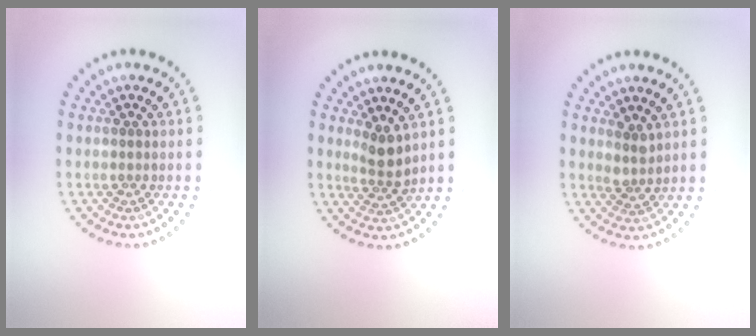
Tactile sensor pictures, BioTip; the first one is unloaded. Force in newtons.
{"total": 2.1, "press": 1.8, "slide": 1.2}
{"total": 1.7, "press": 1.3, "slide": 1.2}